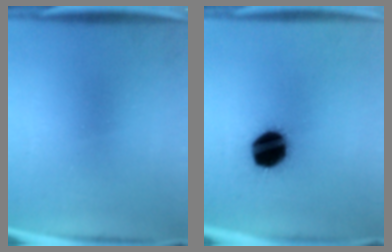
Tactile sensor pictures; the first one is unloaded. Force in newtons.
{"total": 14.6}